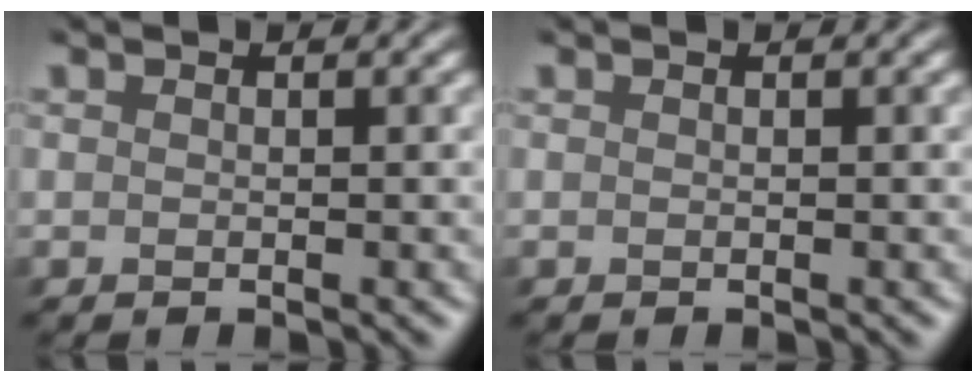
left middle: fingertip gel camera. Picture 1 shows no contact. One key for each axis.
{"total": 0.0}